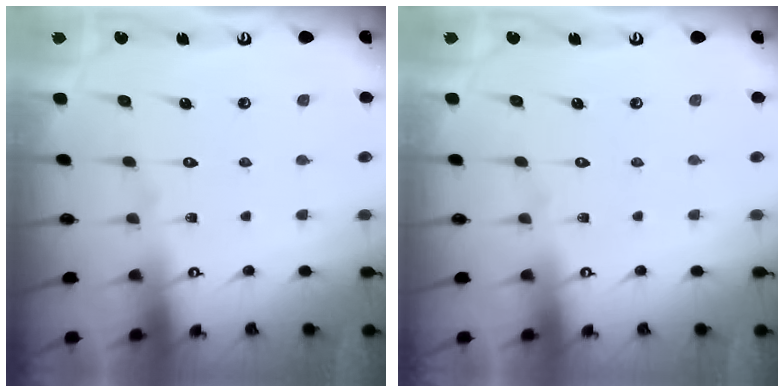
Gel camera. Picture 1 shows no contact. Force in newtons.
{"total": 0.0}